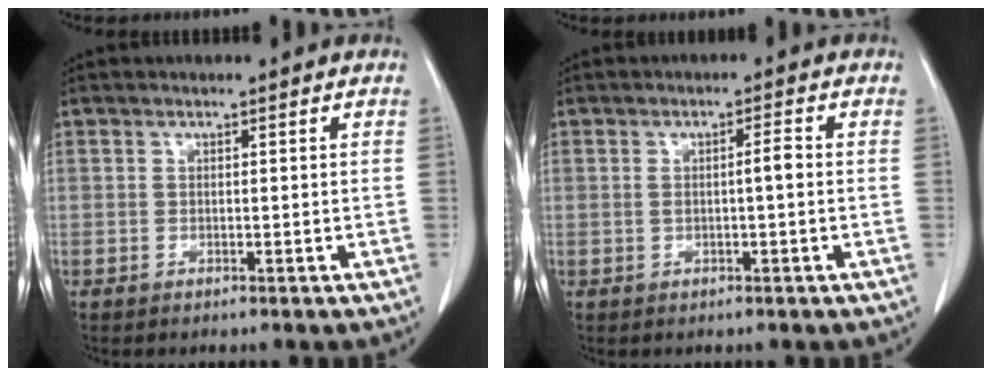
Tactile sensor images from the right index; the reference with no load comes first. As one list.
[{"total": 2.4, "force": [-0.2, 0.2, 2.4], "torque": [-0.042, 0.005, -0.002]}]